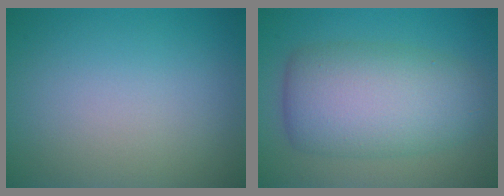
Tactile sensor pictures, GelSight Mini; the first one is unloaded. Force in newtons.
{"total": 8.5, "press": 8.5, "slide": 0.1}